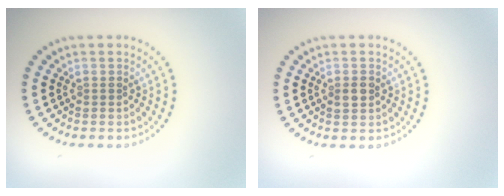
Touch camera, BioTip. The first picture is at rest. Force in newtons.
{"total": 1.2, "press": 1.1, "slide": 0.1}